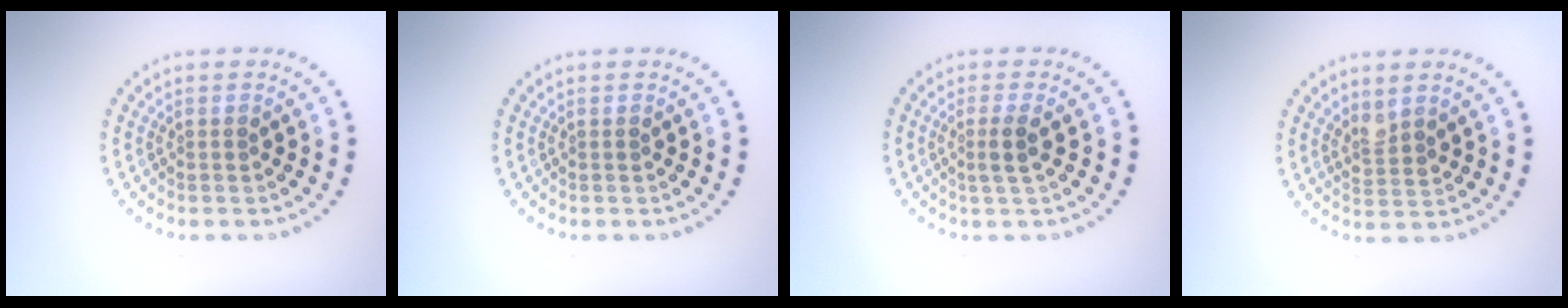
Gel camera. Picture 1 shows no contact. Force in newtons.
{"total": 0.0}
{"total": 1.8, "press": 1.4, "slide": 1.1}
{"total": 1.8, "press": 1.5, "slide": 1.1}